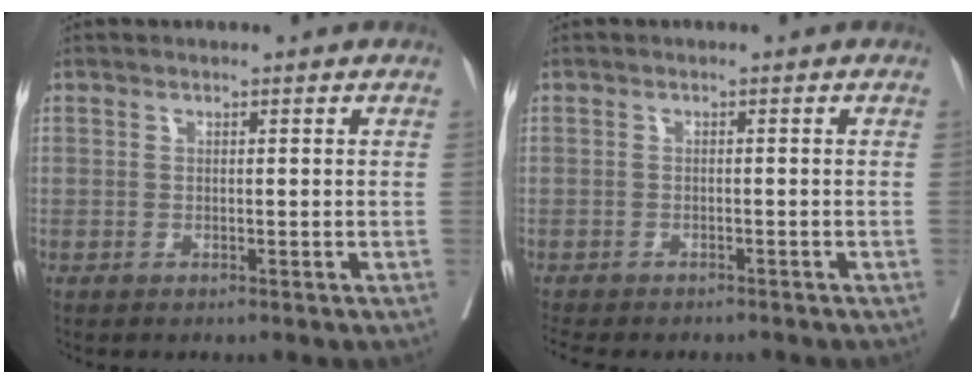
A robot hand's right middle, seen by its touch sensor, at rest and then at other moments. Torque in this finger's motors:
{"motor_torque": [1.13, -1.01, 0.40, 0.06]}